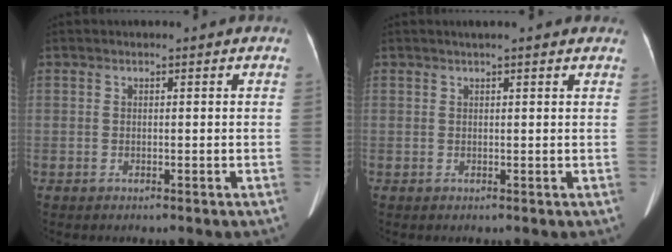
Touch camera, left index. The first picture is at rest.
{"total": 6.0, "force": [5.0, 0.9, 3.2], "torque": [-0.041, 0.025, 0.056]}